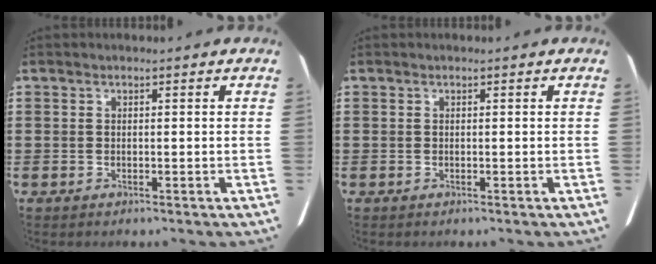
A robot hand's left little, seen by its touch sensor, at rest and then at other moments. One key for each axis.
{"total": 0.0}